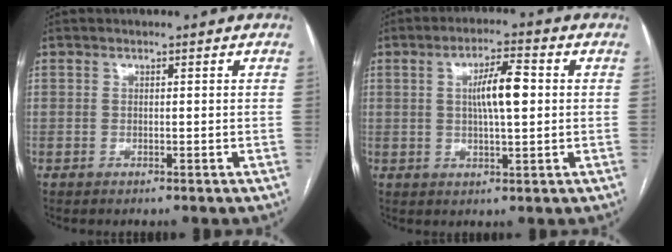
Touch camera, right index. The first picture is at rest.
{"total": 6.9, "force": [0.9, 1.2, 6.7], "torque": [-0.119, 0.011, 0.016]}